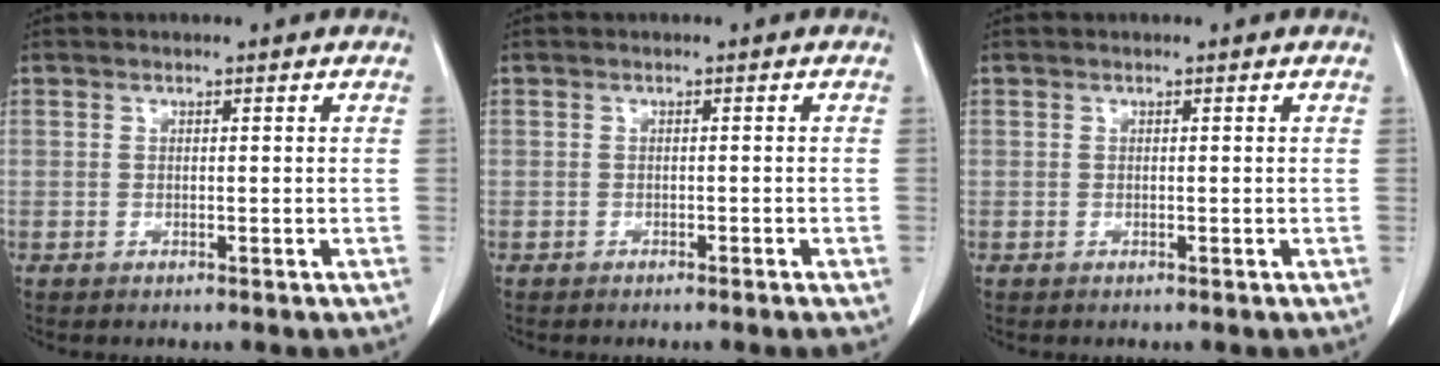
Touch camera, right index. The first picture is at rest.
{"total": 1.5, "force": [-1.0, 0.3, 1.2], "torque": [-0.016, -0.002, -0.012]}
{"total": 0.0}